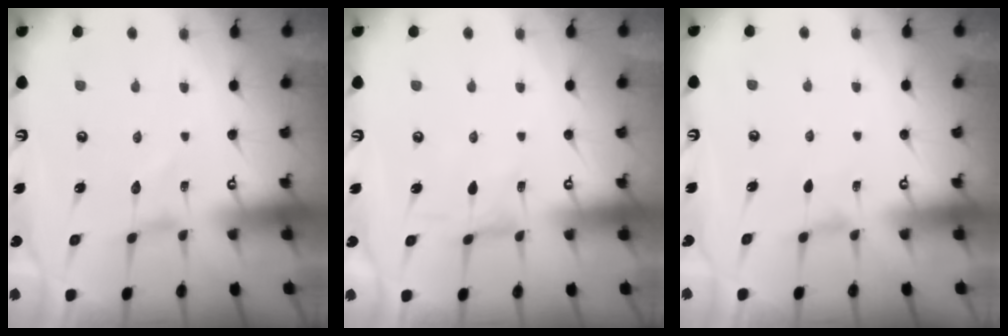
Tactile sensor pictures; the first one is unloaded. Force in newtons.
{"total": 0.0}
{"total": 1.4, "press": 1.3, "slide": 0.4}